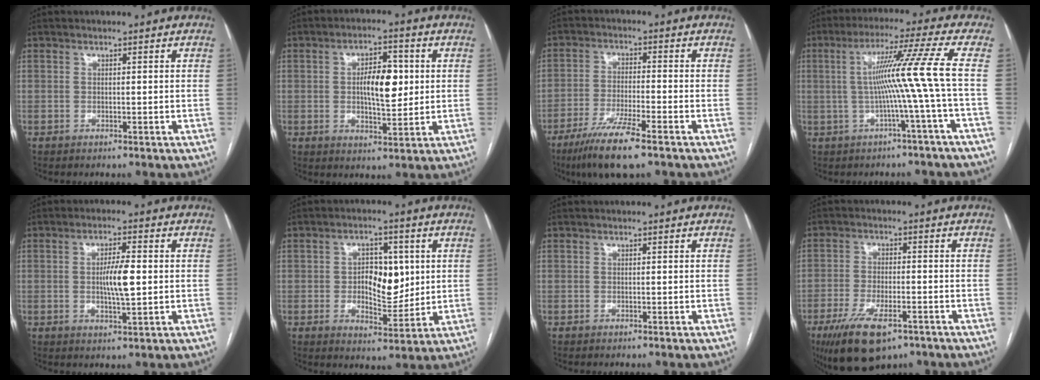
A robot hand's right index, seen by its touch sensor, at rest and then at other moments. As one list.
[{"total": 7.6, "force": [0.8, 2.9, 7.0], "torque": [-0.117, 0.010, 0.015]}, {"total": 9.3, "force": [-6.3, 0.7, 6.9], "torque": [-0.130, -0.025, -0.111]}, {"total": 9.6, "force": [-0.8, -3.0, 9.1], "torque": [-0.153, 0.020, -0.005]}, {"total": 5.6, "force": [0.0, 0.8, 5.6], "torque": [-0.099, 0.001, 0.000]}, {"total": 7.9, "force": [0.9, 4.3, 6.6], "torque": [-0.097, 0.009, 0.023]}, {"total": 0.0}, {"total": 10.9, "force": [-6.8, 4.0, 7.6], "torque": [-0.139, -0.015, -0.109]}]